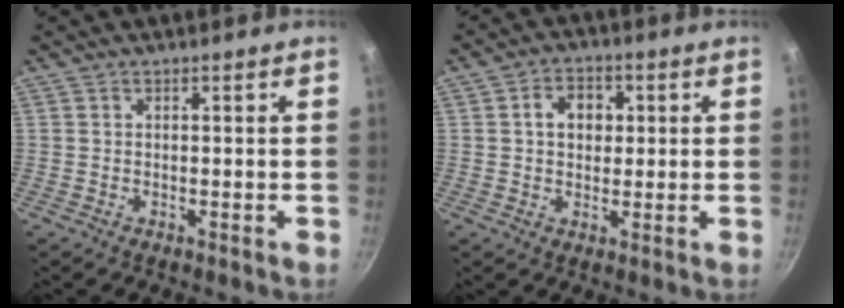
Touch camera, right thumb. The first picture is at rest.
{"total": 6.2, "force": [1.2, 4.8, 3.7], "torque": [-0.033, 0.008, 0.011]}